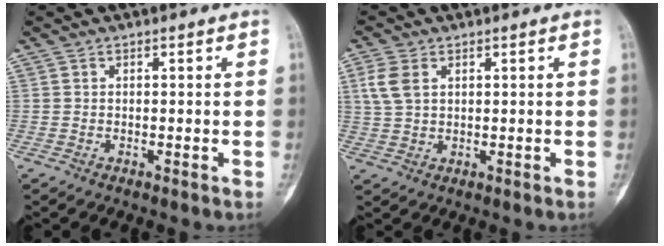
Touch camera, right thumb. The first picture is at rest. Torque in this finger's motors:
{"motor_torque": [0.25, -0.08, 0.37, -0.24, 0.00]}